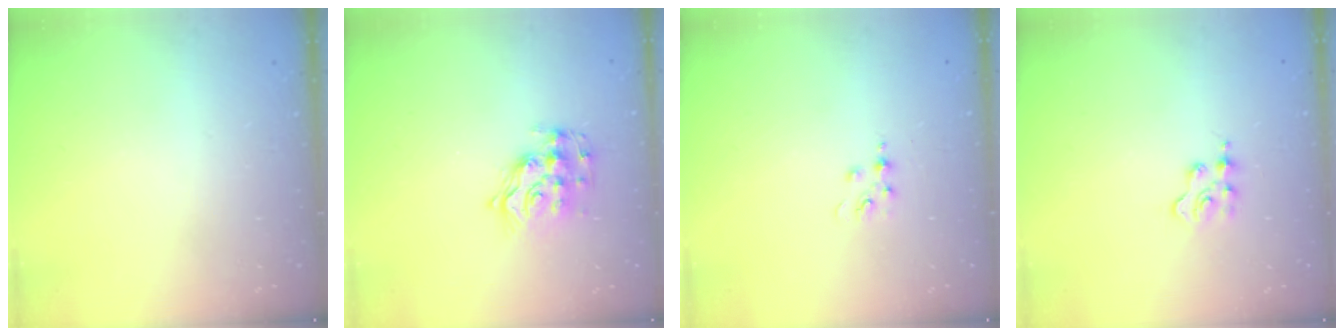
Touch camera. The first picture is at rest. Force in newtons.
{"total": 12.2, "press": 12.2, "slide": 0.7}
{"total": 4.1, "press": 4.1, "slide": 0.5}
{"total": 2.4, "press": 2.4, "slide": 0.4}